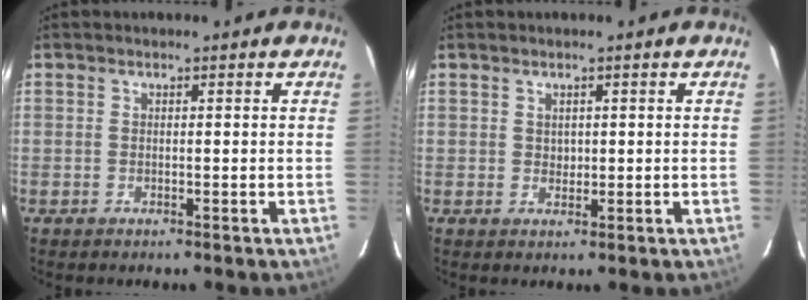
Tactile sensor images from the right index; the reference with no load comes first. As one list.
[{"total": 1.3, "force": [0.5, 1.1, 0.3], "torque": [-0.001, 0.004, 0.009]}]